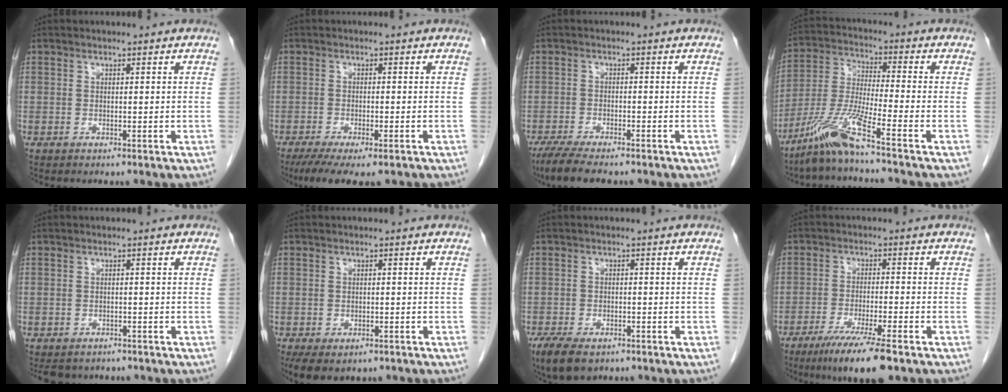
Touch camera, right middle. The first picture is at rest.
{"total": 9.2, "force": [-6.7, 2.4, 5.8], "torque": [-0.087, -0.017, -0.102]}
{"total": 7.7, "force": [-6.2, 1.6, 4.2], "torque": [-0.069, -0.016, -0.101]}
{"total": 9.7, "force": [-6.9, -1.1, 6.6], "torque": [-0.144, -0.026, -0.141]}
{"total": 6.2, "force": [-5.2, 3.2, 1.2], "torque": [-0.011, -0.001, -0.064]}
{"total": 6.7, "force": [-4.5, 3.6, 3.5], "torque": [-0.056, -0.007, -0.063]}
{"total": 7.2, "force": [-5.0, 3.2, 4.0], "torque": [-0.070, -0.010, -0.076]}
{"total": 9.4, "force": [-6.4, 0.3, 6.9], "torque": [-0.116, -0.024, -0.105]}